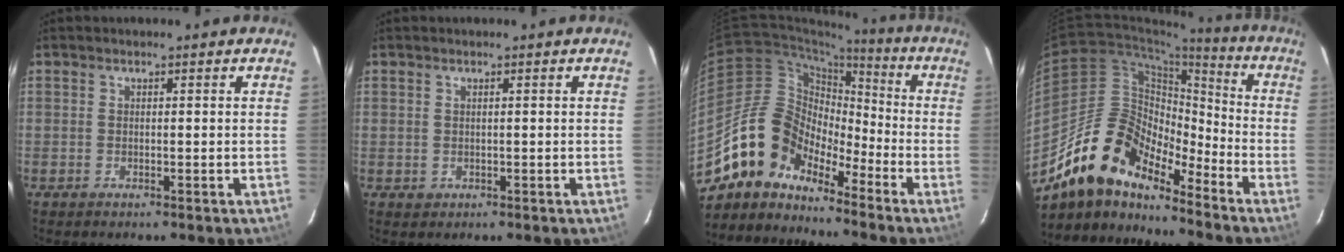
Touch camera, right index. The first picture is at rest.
{"total": 1.0, "force": [0.2, 1.0, 0.1], "torque": [0.005, 0.003, 0.003]}
{"total": 11.8, "force": [-9.5, 6.4, 2.7], "torque": [-0.051, 0.038, -0.195]}
{"total": 17.1, "force": [-13.6, 6.5, 7.9], "torque": [-0.147, 0.004, -0.258]}